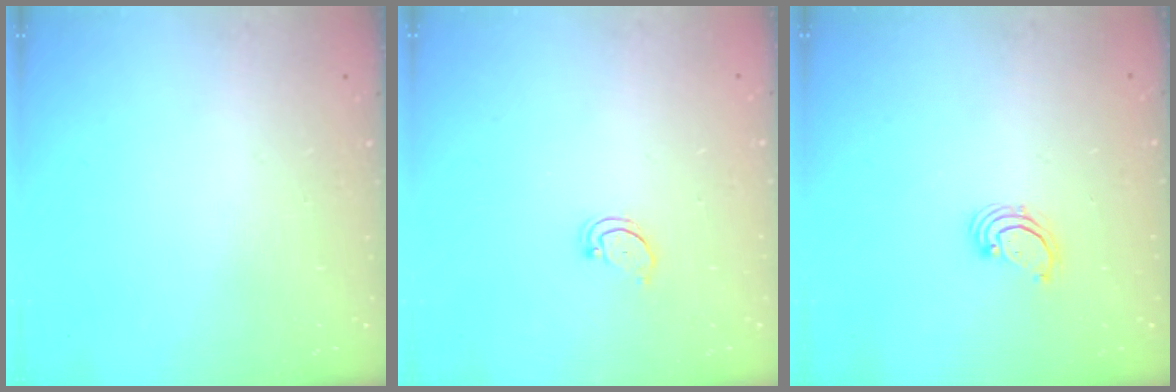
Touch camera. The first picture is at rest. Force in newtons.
{"total": 2.7, "press": 2.7, "slide": 0.3}
{"total": 2.8, "press": 2.8, "slide": 0.3}